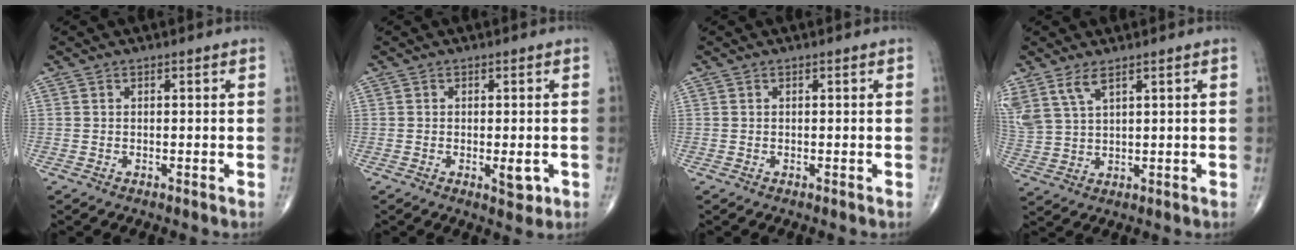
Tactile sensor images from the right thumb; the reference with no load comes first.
{"total": 3.4, "force": [-0.8, 1.3, 3.0], "torque": [-0.033, -0.005, -0.008]}
{"total": 0.0}
{"total": 7.1, "force": [4.5, 2.8, 4.7], "torque": [-0.112, -0.009, 0.102]}